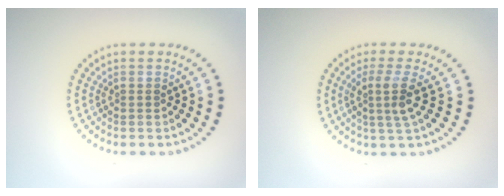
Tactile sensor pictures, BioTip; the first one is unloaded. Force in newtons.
{"total": 2.7, "press": 2.0, "slide": 1.7}